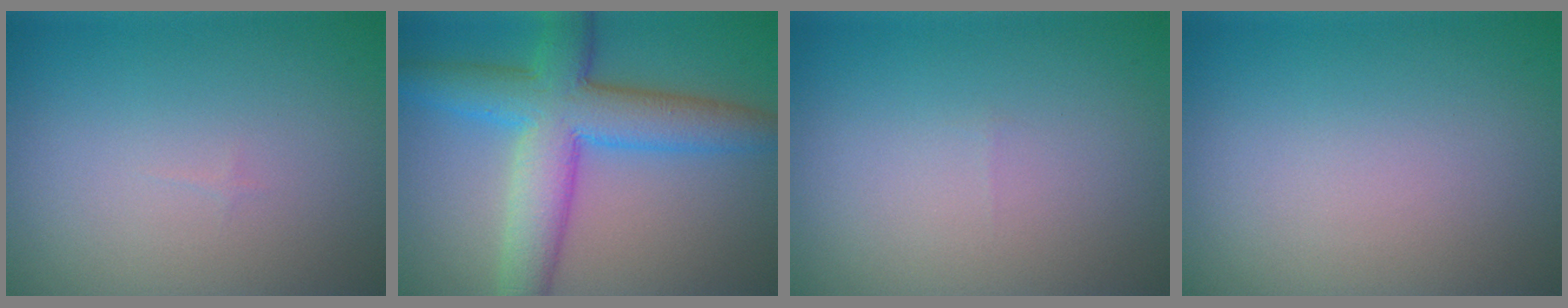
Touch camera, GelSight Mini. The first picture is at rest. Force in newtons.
{"total": 8.6, "press": 8.6, "slide": 0.0}
{"total": 0.0}
{"total": 0.0}